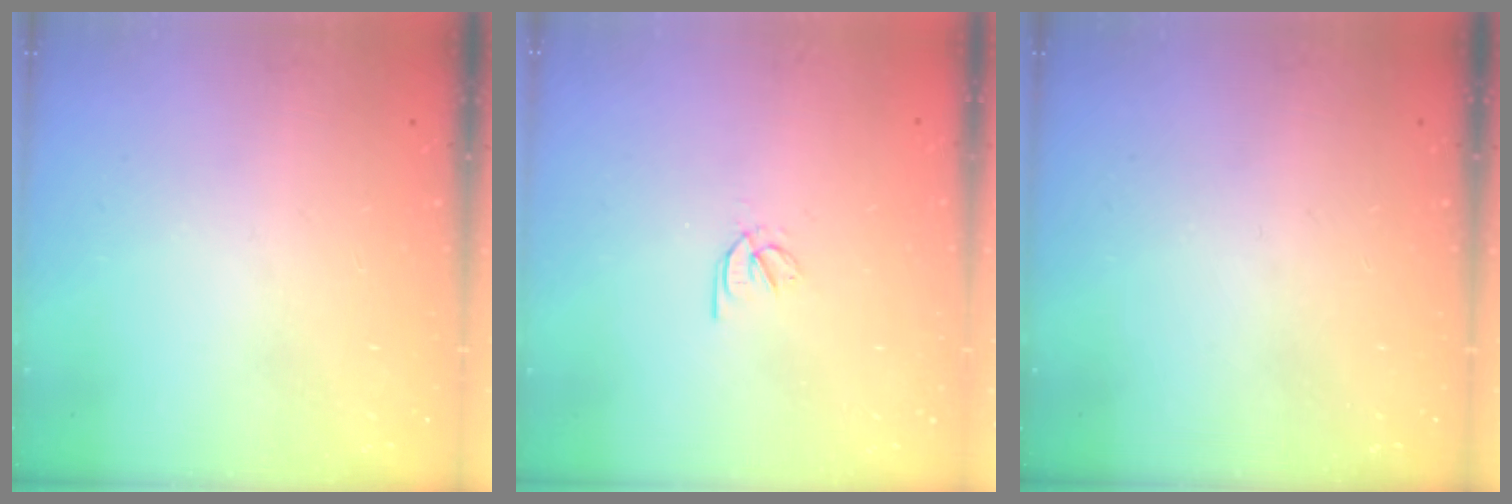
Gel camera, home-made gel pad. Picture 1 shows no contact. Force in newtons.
{"total": 2.3, "press": 2.2, "slide": 0.5}
{"total": 0.0}